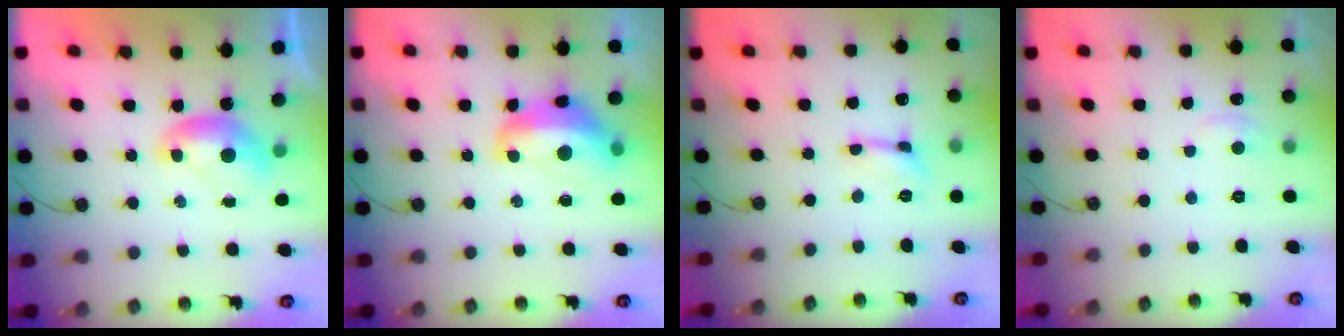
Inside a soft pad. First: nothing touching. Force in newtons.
{"total": 7.4, "press": 7.3, "slide": 1.1}
{"total": 1.1, "press": 1.1, "slide": 0.3}
{"total": 3.7, "press": 3.7, "slide": 0.3}